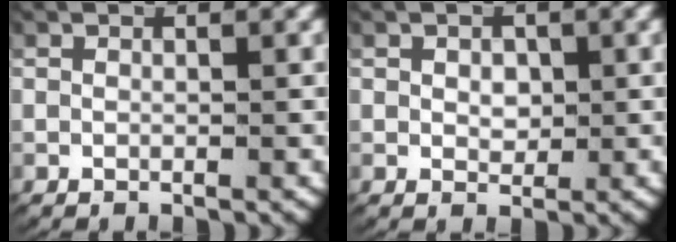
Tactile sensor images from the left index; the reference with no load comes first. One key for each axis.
{"total": 1.3, "fx": 0.2, "fy": 1.0, "fz": 0.8, "tx": -0.016, "ty": -0.012, "tz": 0.010}